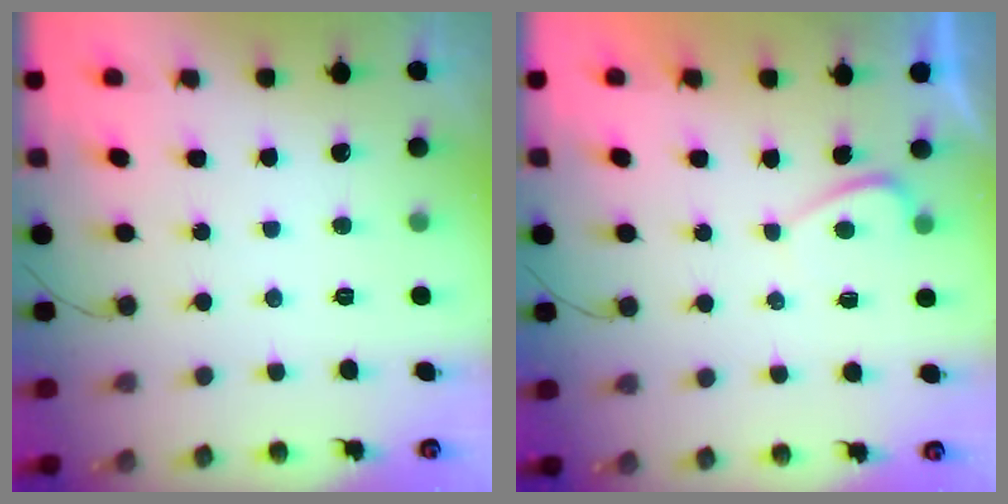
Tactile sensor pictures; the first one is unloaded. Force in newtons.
{"total": 0.8, "press": 0.6, "slide": 0.5}